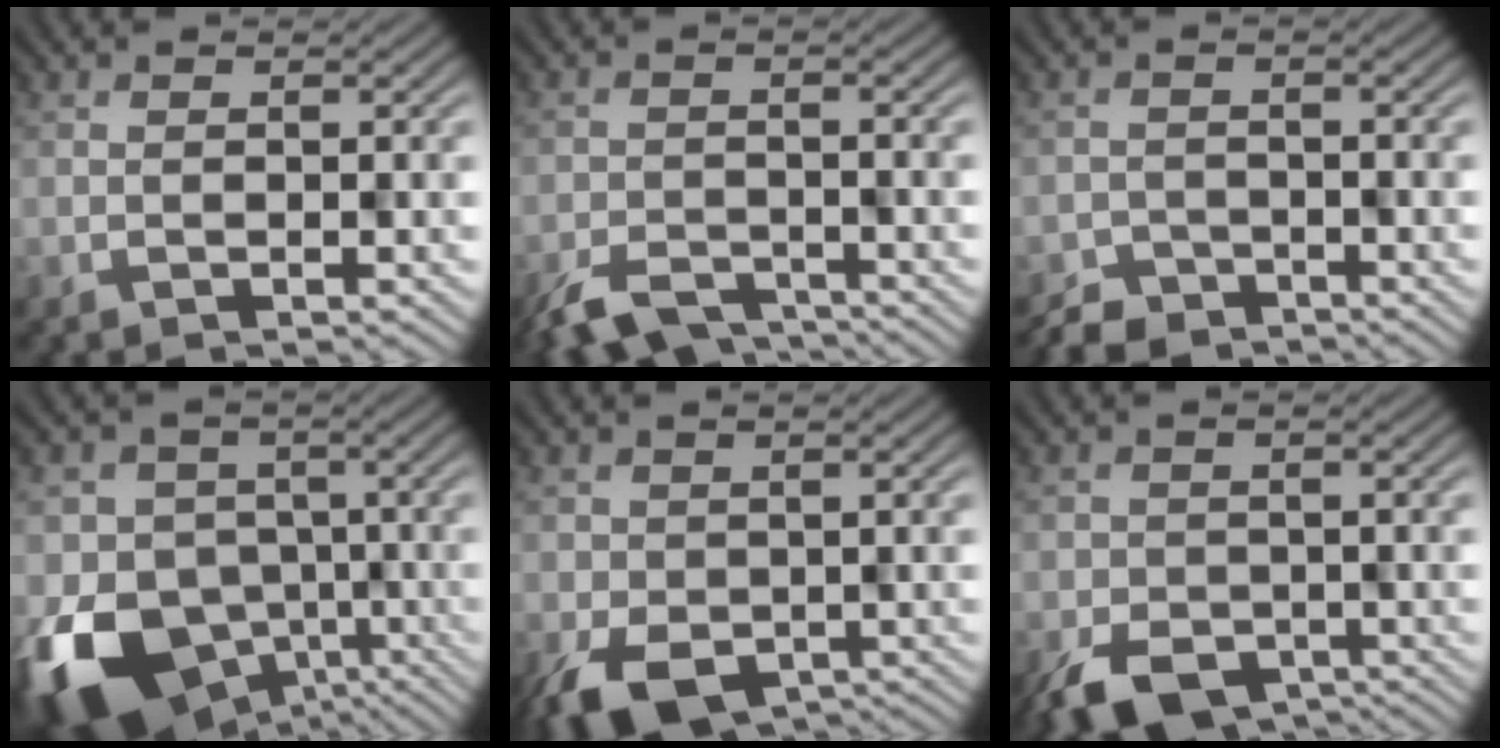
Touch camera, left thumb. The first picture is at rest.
{"total": 5.8, "force": [-5.0, 1.9, 2.2], "torque": [-0.042, -0.015, -0.086]}
{"total": 3.7, "force": [-3.5, 1.3, 0.1], "torque": [0.002, -0.012, -0.058]}
{"total": 13.9, "force": [-6.6, 10.6, 6.3], "torque": [-0.142, -0.042, -0.089]}
{"total": 7.9, "force": [-3.9, 4.7, 4.9], "torque": [-0.097, -0.035, -0.048]}
{"total": 6.7, "force": [-4.2, 4.0, 3.3], "torque": [-0.066, -0.028, -0.060]}